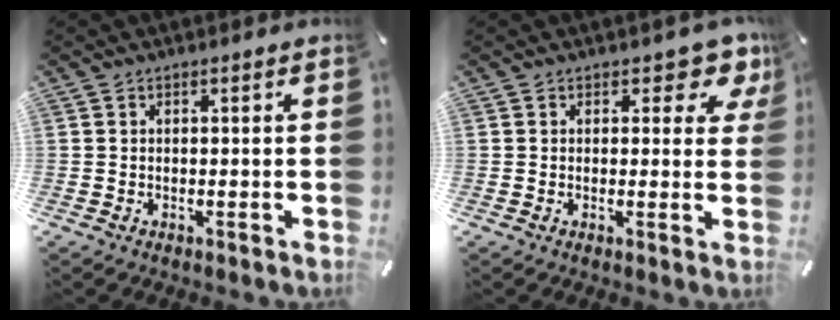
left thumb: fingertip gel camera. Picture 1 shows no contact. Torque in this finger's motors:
{"motor_torque": [0.65, 0.60, 0.08, -0.11, 0.00]}